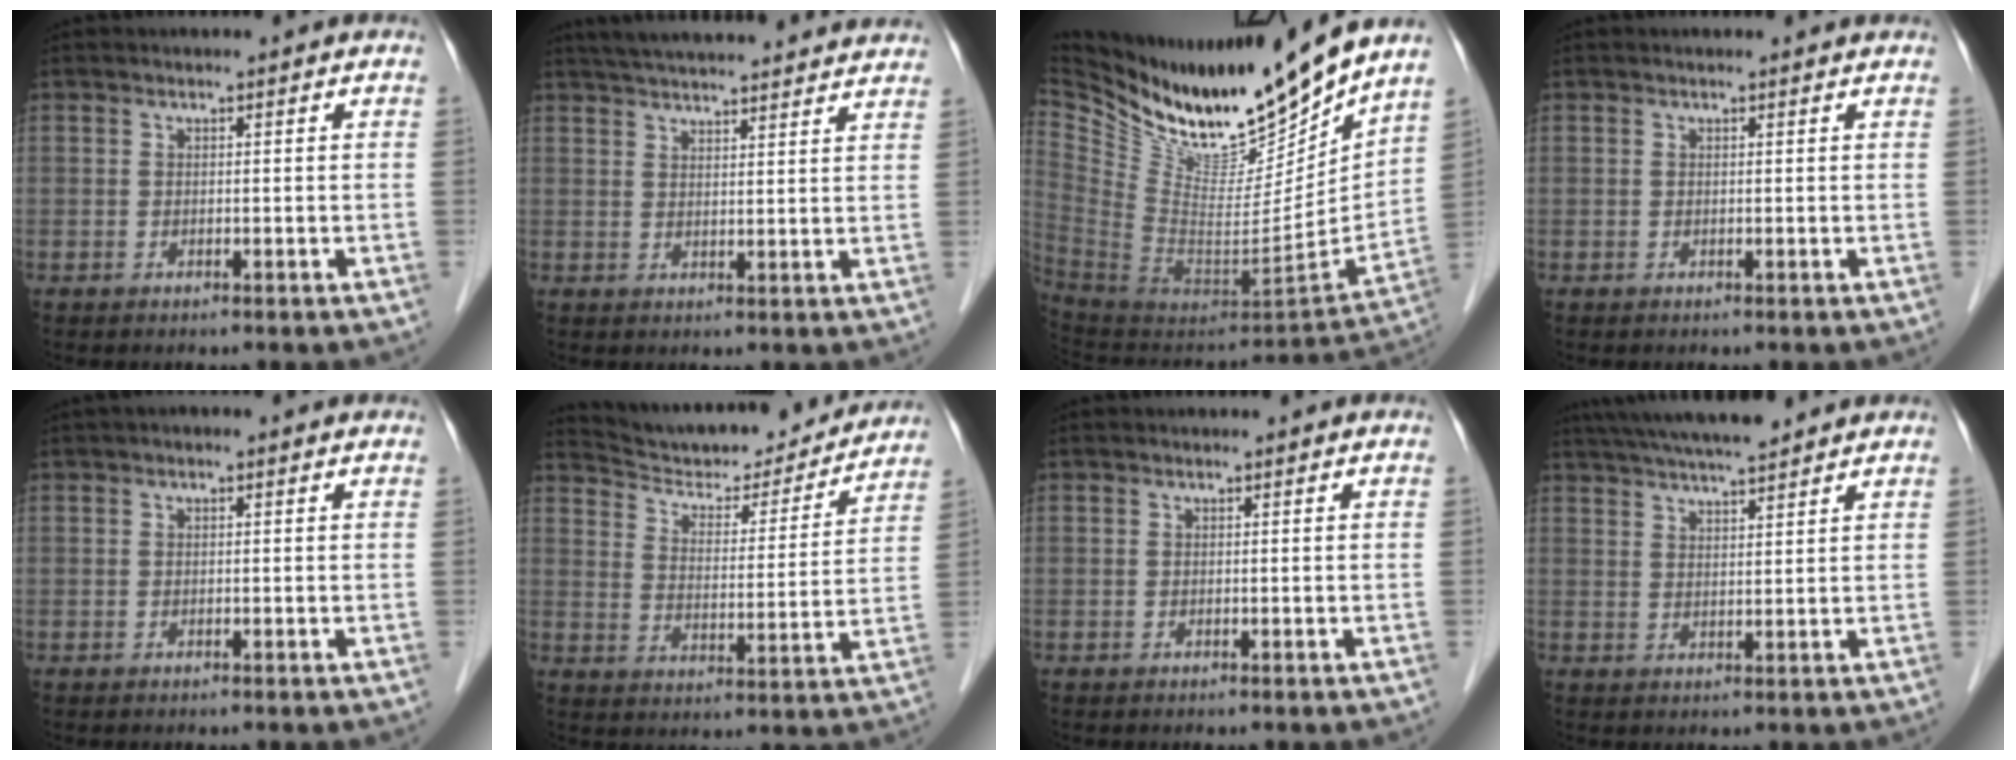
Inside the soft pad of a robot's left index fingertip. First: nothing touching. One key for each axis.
{"total": 20.2, "fx": 18.6, "fy": 2.0, "fz": 7.5, "tx": -0.116, "ty": 0.031, "tz": 0.247}
{"total": 20.5, "fx": 17.9, "fy": 4.3, "fz": 9.0, "tx": -0.170, "ty": -0.054, "tz": 0.319}
{"total": 1.9, "fx": 1.9, "fy": 0.2, "fz": 0.4, "tx": -0.011, "ty": 0.009, "tz": 0.017}
{"total": 0.7, "fx": 0.4, "fy": 0.3, "fz": 0.6, "tx": -0.015, "ty": 0.009, "tz": 0.001}
{"total": 19.3, "fx": 18.3, "fy": 3.5, "fz": 5.0, "tx": -0.070, "ty": -0.013, "tz": 0.256}
{"total": 0.0}
{"total": 10.5, "fx": 9.1, "fy": 0.8, "fz": 5.0, "tx": -0.084, "ty": 0.027, "tz": 0.141}